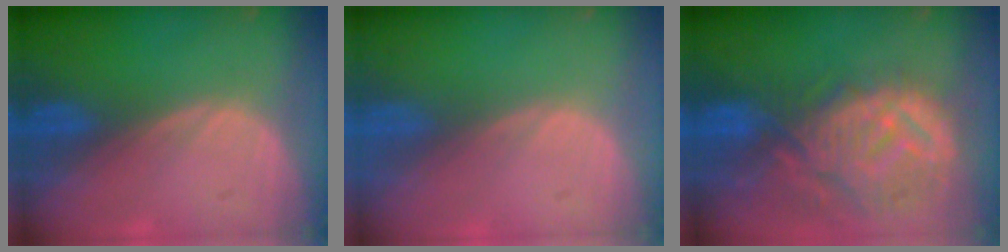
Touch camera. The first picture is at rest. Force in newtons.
{"total": 0.0}
{"total": 12.7, "press": 11.2, "slide": 5.9}